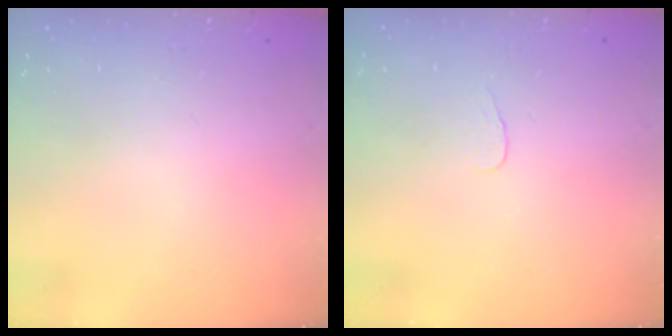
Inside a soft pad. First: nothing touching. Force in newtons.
{"total": 2.8, "press": 2.7, "slide": 0.3}